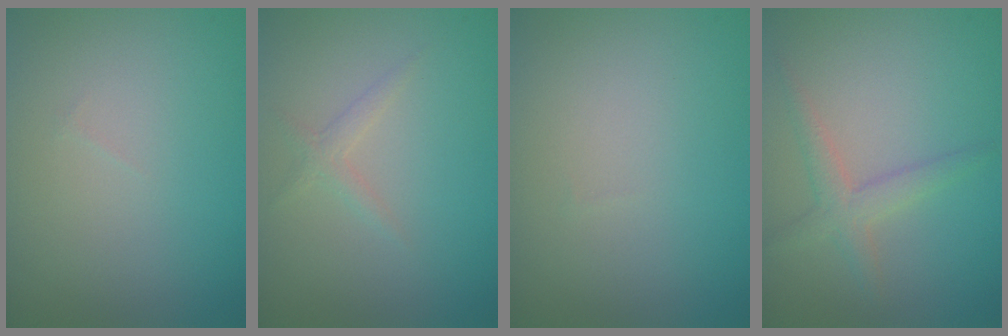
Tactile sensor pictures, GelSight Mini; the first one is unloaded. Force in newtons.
{"total": 1.1, "press": 1.1, "slide": 0.0}
{"total": 0.0}
{"total": 2.2, "press": 2.2, "slide": 0.1}